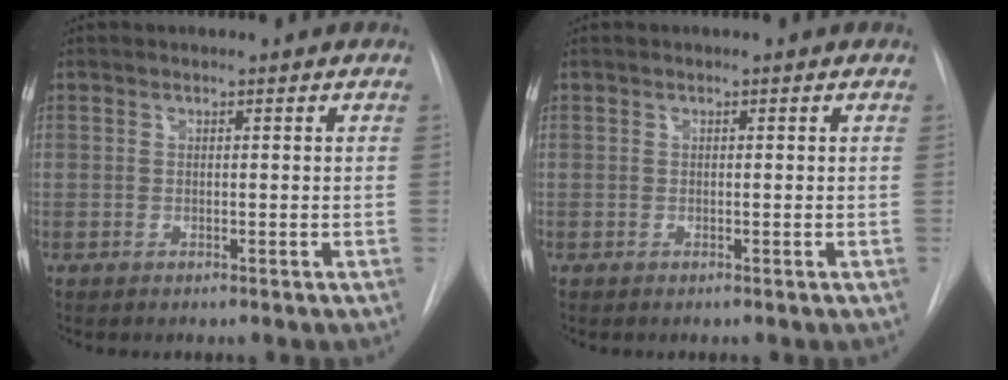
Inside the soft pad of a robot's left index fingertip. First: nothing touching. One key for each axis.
{"total": 0.0}